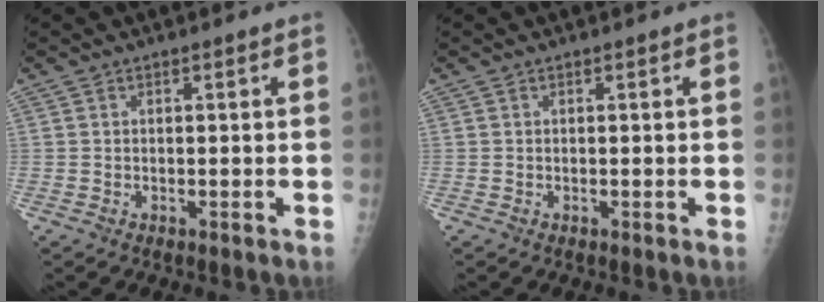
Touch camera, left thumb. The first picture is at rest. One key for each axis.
{"total": 0.0}